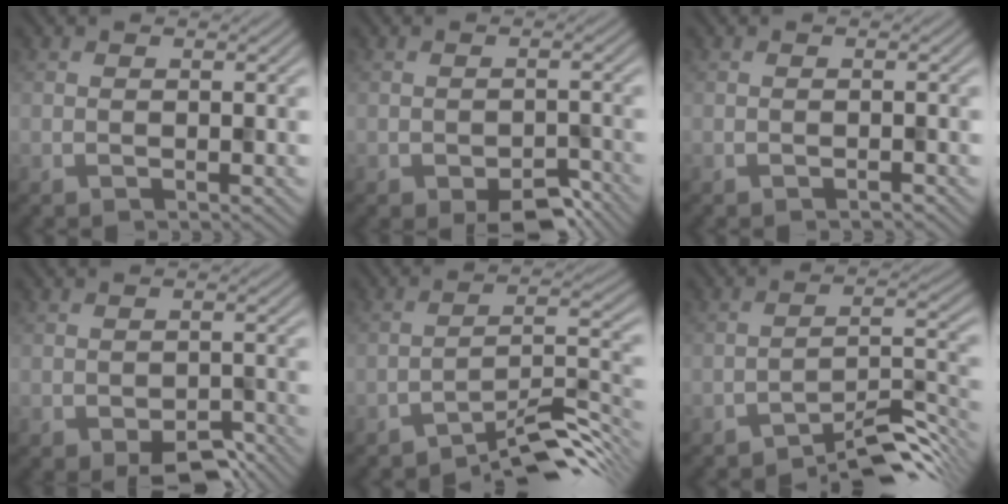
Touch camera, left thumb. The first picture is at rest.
{"total": 4.6, "force": [-3.0, 2.0, 2.8], "torque": [-0.039, -0.004, -0.040]}
{"total": 0.5, "force": [-0.5, 0.1, 0.3], "torque": [-0.001, 0.002, -0.007]}
{"total": 4.6, "force": [-3.2, 2.0, 2.7], "torque": [-0.037, -0.006, -0.042]}
{"total": 7.9, "force": [-6.3, 1.5, 4.5], "torque": [-0.065, 0.011, -0.112]}
{"total": 6.8, "force": [-5.5, 1.4, 3.7], "torque": [-0.052, 0.008, -0.093]}